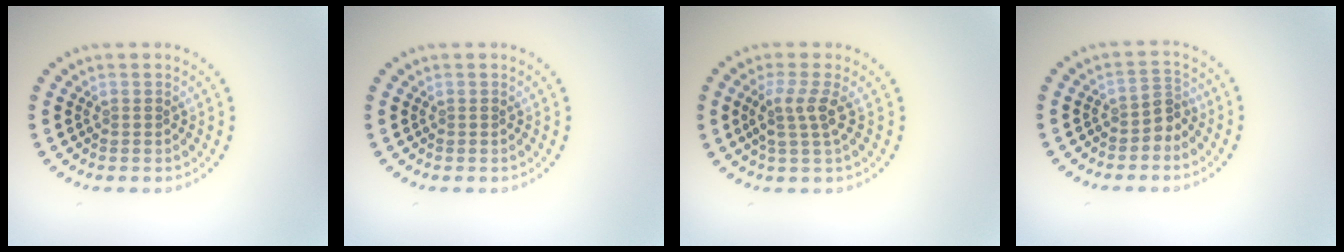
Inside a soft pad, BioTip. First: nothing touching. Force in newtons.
{"total": 0.0}
{"total": 2.6, "press": 2.0, "slide": 1.6}
{"total": 2.0, "press": 1.6, "slide": 1.3}